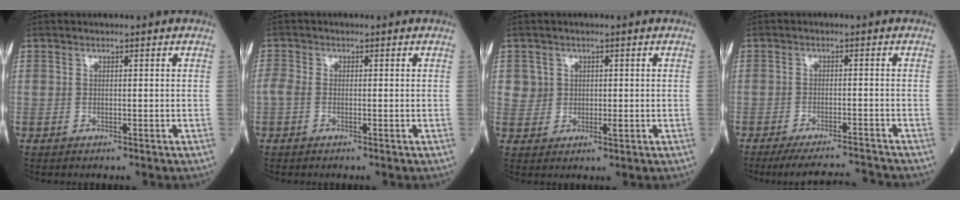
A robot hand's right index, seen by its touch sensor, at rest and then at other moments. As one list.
[{"total": 1.8, "force": [-0.4, 1.1, 1.4], "torque": [-0.038, 0.006, -0.011]}, {"total": 2.6, "force": [0.7, 2.4, 0.5], "torque": [0.000, -0.003, 0.012]}, {"total": 8.2, "force": [-8.0, -0.4, 1.8], "torque": [-0.026, 0.001, -0.125]}]